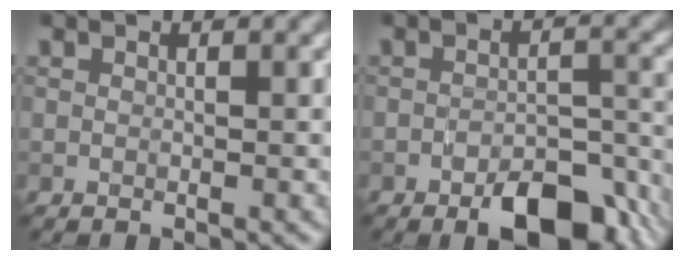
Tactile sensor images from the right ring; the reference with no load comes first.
{"total": 7.5, "force": [-4.7, 3.0, 5.0], "torque": [-0.067, -0.001, -0.067]}